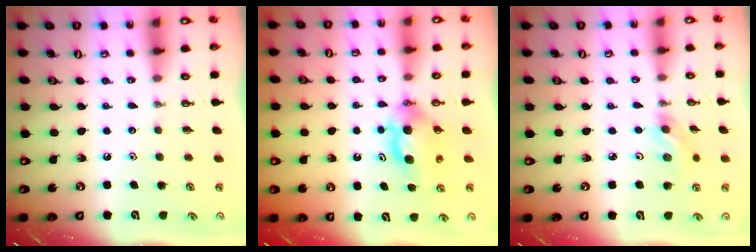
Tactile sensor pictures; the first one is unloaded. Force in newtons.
{"total": 7.5, "press": 5.0, "slide": 5.6}
{"total": 5.0, "press": 4.5, "slide": 2.2}